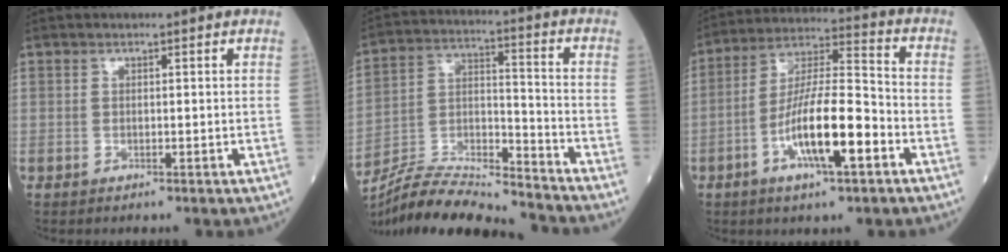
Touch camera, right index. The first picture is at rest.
{"total": 17.4, "force": [-16.6, 1.0, 5.3], "torque": [-0.107, 0.011, -0.285]}
{"total": 13.4, "force": [-5.0, 2.3, 12.2], "torque": [-0.229, 0.000, -0.089]}